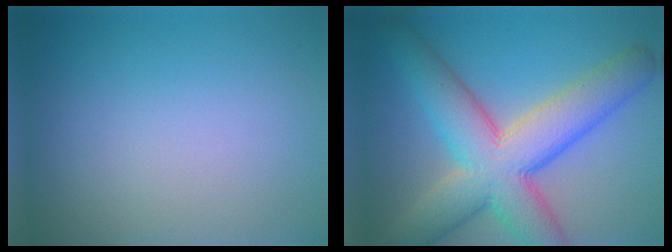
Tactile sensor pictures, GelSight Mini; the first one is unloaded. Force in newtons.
{"total": 11.2, "press": 11.2, "slide": 0.5}